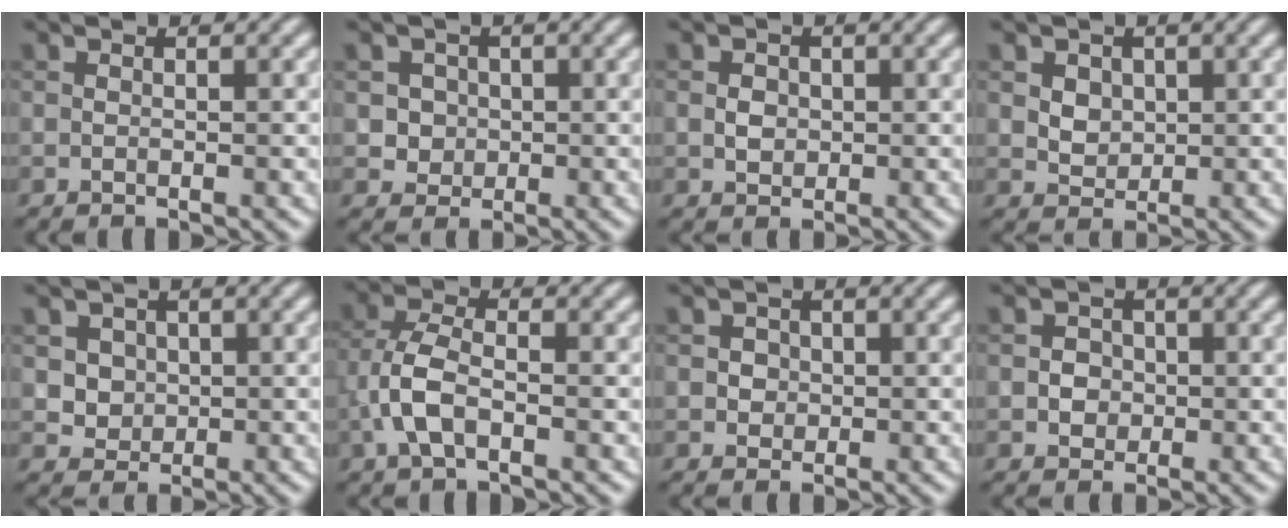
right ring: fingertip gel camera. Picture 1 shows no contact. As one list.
[{"total": 2.5, "force": [0.5, 2.3, 0.8], "torque": [-0.003, 0.004, 0.018]}, {"total": 1.4, "force": [0.0, 1.2, 0.7], "torque": [-0.014, -0.002, -0.002]}, {"total": 2.9, "force": [1.1, 2.2, 1.5], "torque": [-0.035, 0.007, 0.029]}, {"total": 3.1, "force": [1.0, 2.7, 1.2], "torque": [-0.022, 0.002, 0.027]}, {"total": 3.8, "force": [-1.3, 1.8, 3.1], "torque": [-0.074, 0.006, -0.035]}, {"total": 1.6, "force": [0.4, 1.5, 0.6], "torque": [0.001, 0.004, 0.010]}, {"total": 1.7, "force": [-0.1, 1.6, 0.6], "torque": [0.007, 0.002, -0.008]}]